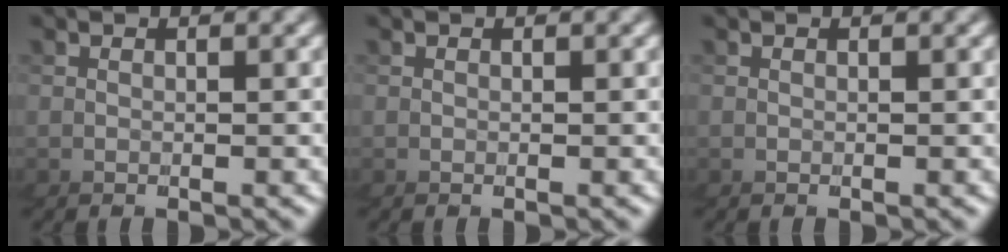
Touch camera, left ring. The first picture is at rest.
{"total": 0.0}
{"total": 0.0}